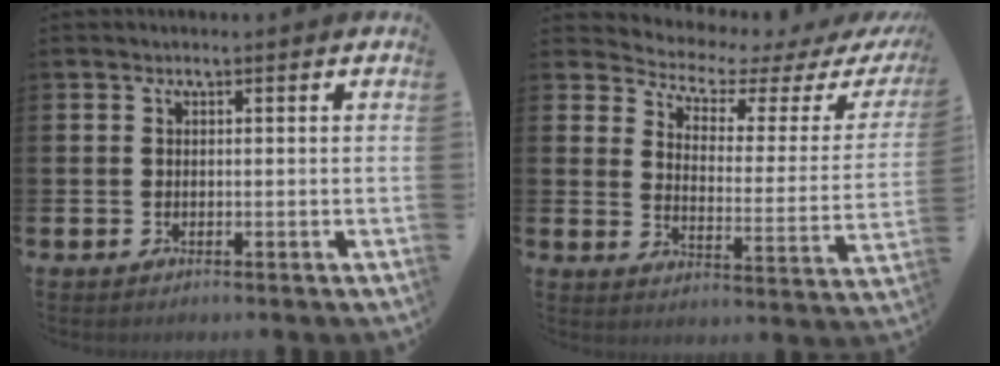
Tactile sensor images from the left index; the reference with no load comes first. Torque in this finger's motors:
{"motor_torque": [0.95, -1.18, 0.12, -0.02]}